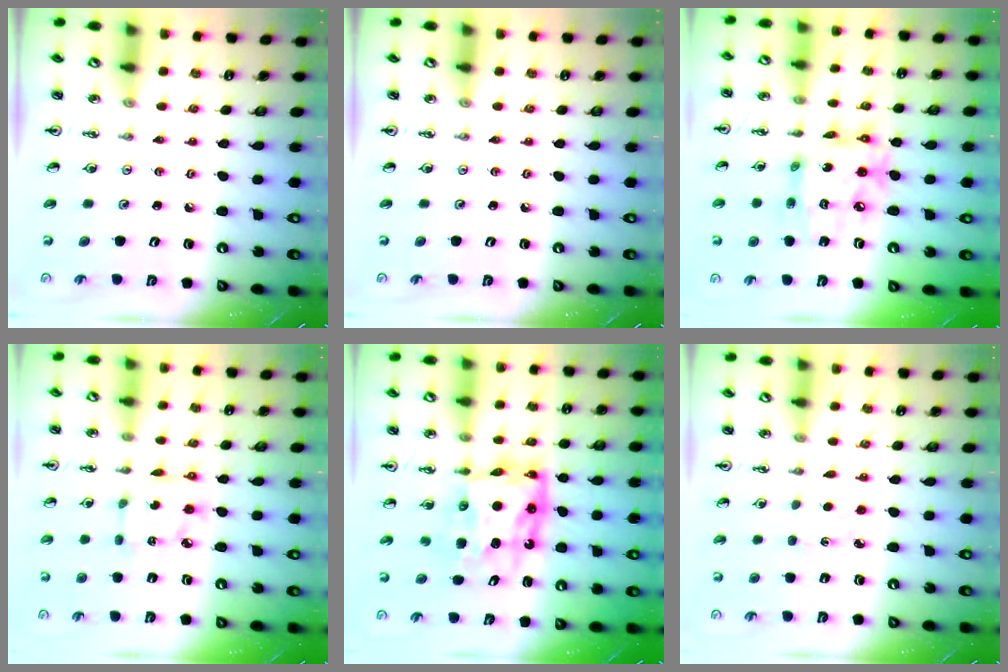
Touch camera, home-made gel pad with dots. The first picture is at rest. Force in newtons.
{"total": 0.0}
{"total": 14.7, "press": 14.6, "slide": 1.8}
{"total": 6.9, "press": 6.9, "slide": 0.4}
{"total": 10.6, "press": 10.5, "slide": 1.3}
{"total": 2.4, "press": 2.3, "slide": 0.3}